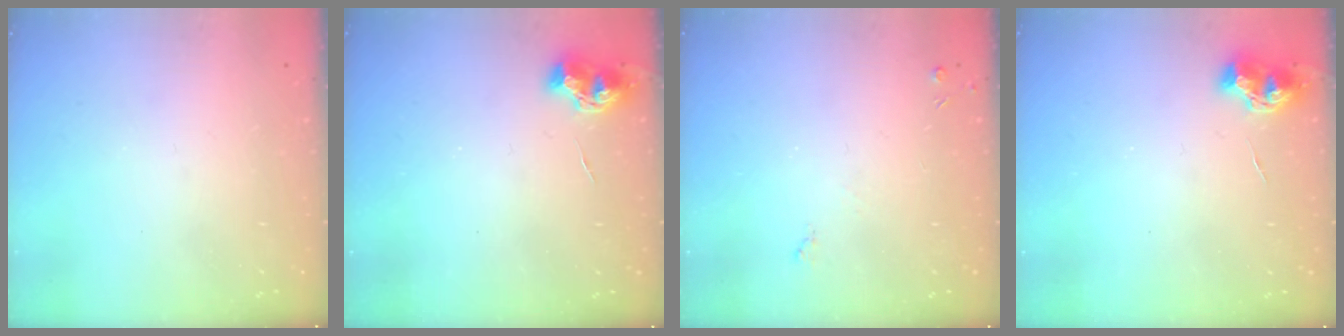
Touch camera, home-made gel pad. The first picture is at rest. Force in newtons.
{"total": 8.0, "press": 7.9, "slide": 0.7}
{"total": 3.6, "press": 3.6, "slide": 0.5}
{"total": 8.0, "press": 7.9, "slide": 0.7}